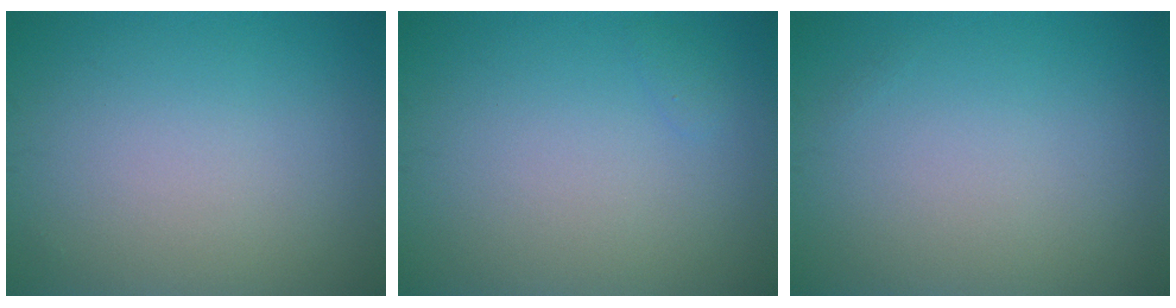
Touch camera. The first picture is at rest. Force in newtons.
{"total": 0.5, "press": 0.5, "slide": 0.0}
{"total": 0.0}